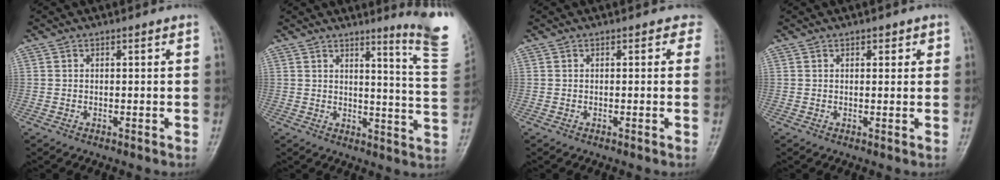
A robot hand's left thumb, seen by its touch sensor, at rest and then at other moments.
{"total": 12.1, "force": [8.5, -0.1, 8.6], "torque": [-0.100, -0.081, 0.096]}
{"total": 1.3, "force": [0.5, 1.1, 0.4], "torque": [0.026, 0.002, -0.006]}
{"total": 1.8, "force": [0.9, 1.1, 1.1], "torque": [-0.002, -0.002, 0.011]}